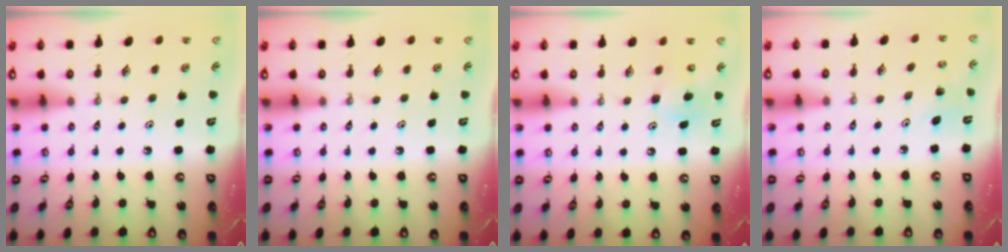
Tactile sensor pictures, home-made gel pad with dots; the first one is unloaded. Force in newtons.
{"total": 0.0}
{"total": 5.2, "press": 5.1, "slide": 0.9}
{"total": 3.6, "press": 3.3, "slide": 1.5}